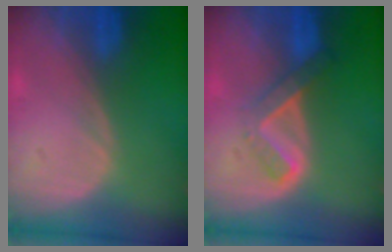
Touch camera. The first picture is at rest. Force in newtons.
{"total": 5.1, "press": 4.4, "slide": 2.6}